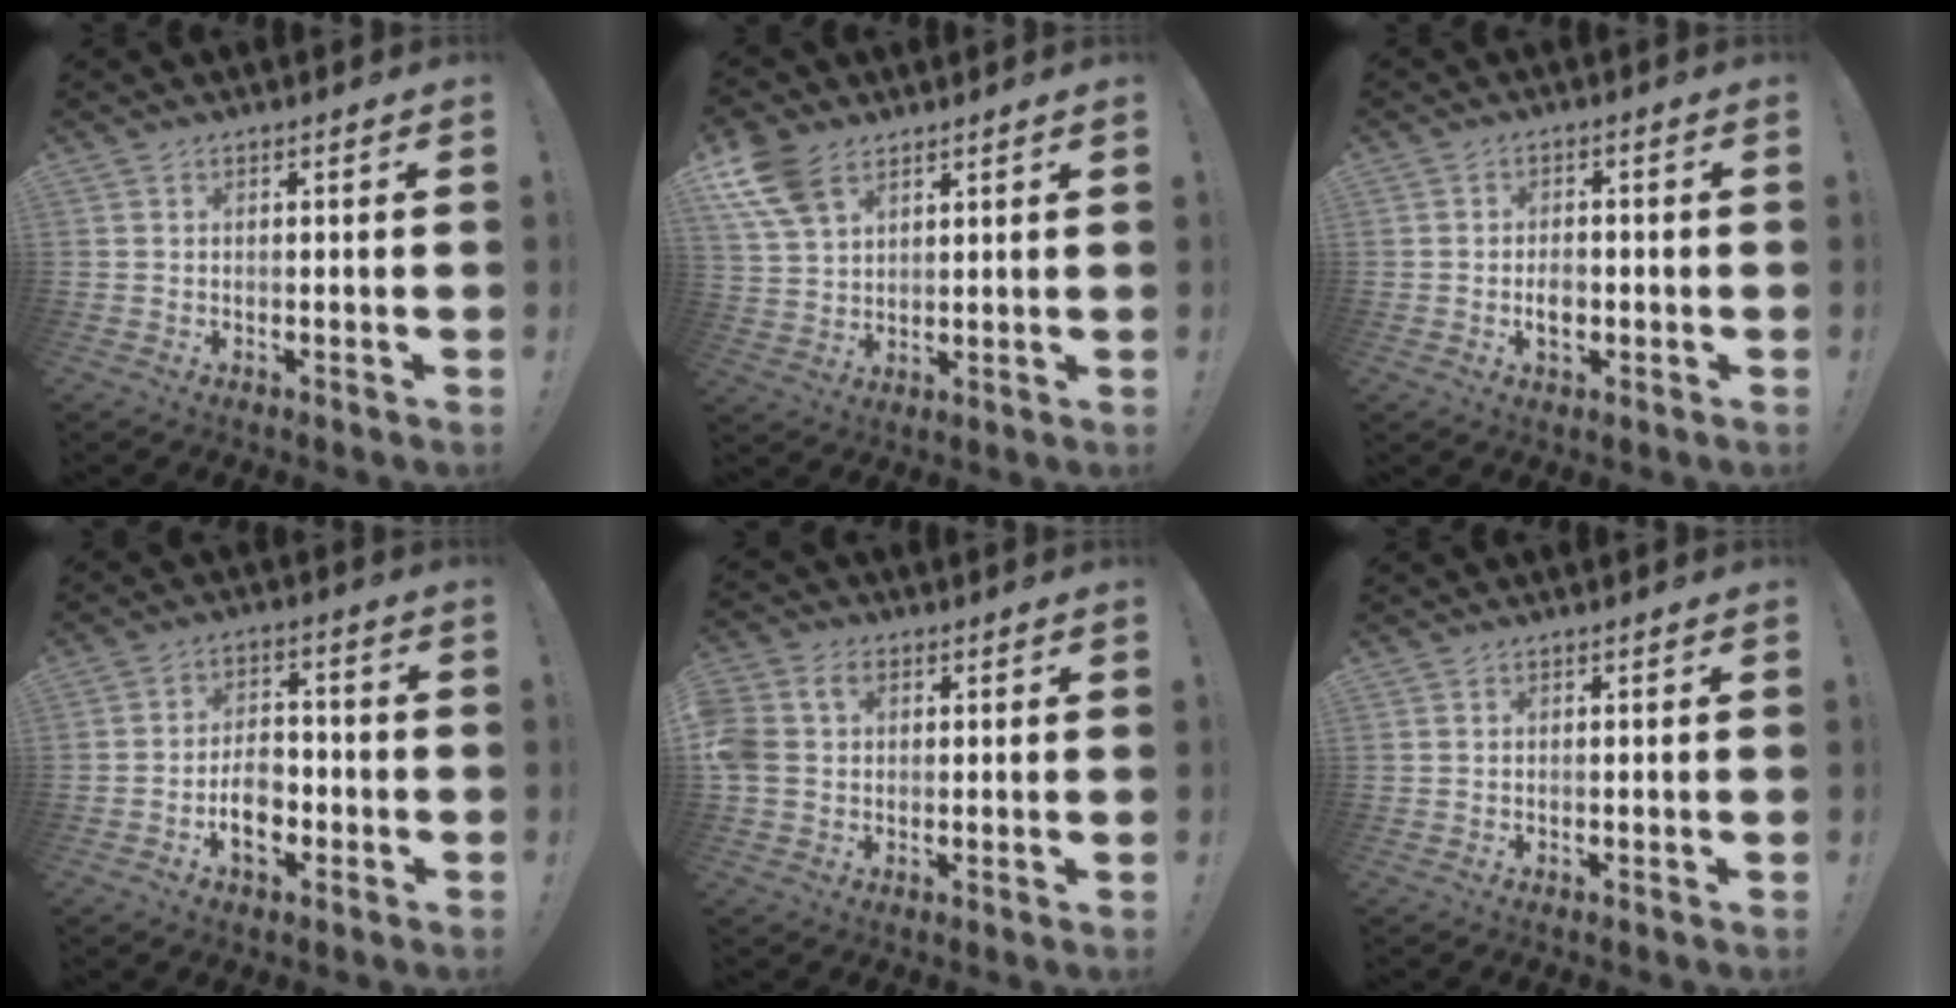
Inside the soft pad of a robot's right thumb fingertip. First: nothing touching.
{"total": 10.1, "force": [5.9, 6.2, 5.3], "torque": [-0.113, -0.016, 0.119]}
{"total": 5.0, "force": [-1.4, 4.2, 2.5], "torque": [-0.016, 0.002, -0.025]}
{"total": 9.0, "force": [-3.2, 6.3, 5.6], "torque": [-0.079, 0.015, -0.055]}
{"total": 7.4, "force": [1.2, 5.8, 4.4], "torque": [-0.090, 0.008, 0.025]}
{"total": 0.0}